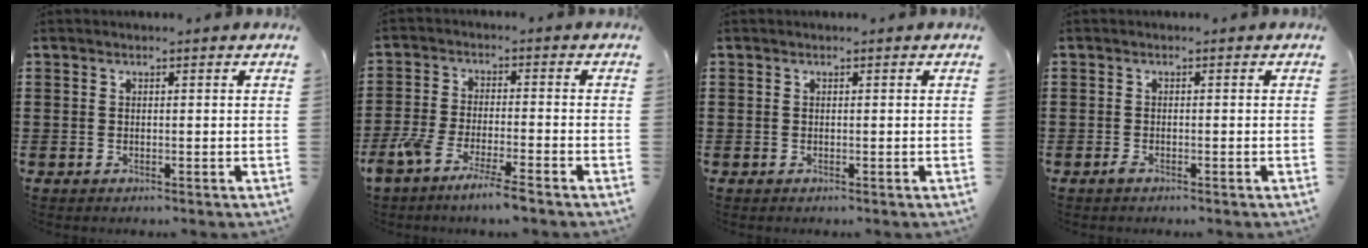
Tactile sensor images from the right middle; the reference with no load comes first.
{"total": 5.8, "force": [-4.8, 0.1, 3.2], "torque": [-0.073, -0.014, -0.092]}
{"total": 0.0}
{"total": 0.7, "force": [-0.5, 0.2, 0.4], "torque": [-0.011, -0.004, -0.008]}